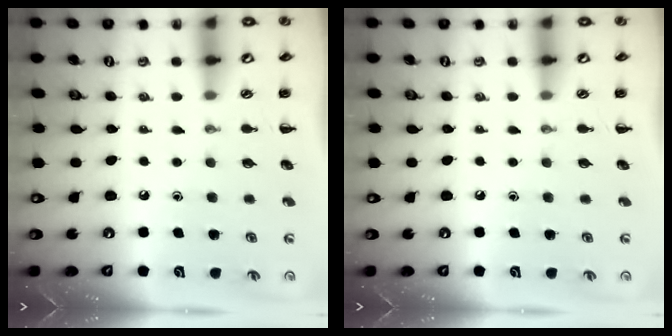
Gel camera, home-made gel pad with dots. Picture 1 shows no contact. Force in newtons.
{"total": 0.0}